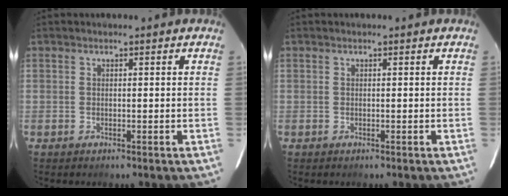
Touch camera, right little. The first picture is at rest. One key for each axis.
{"total": 0.0}